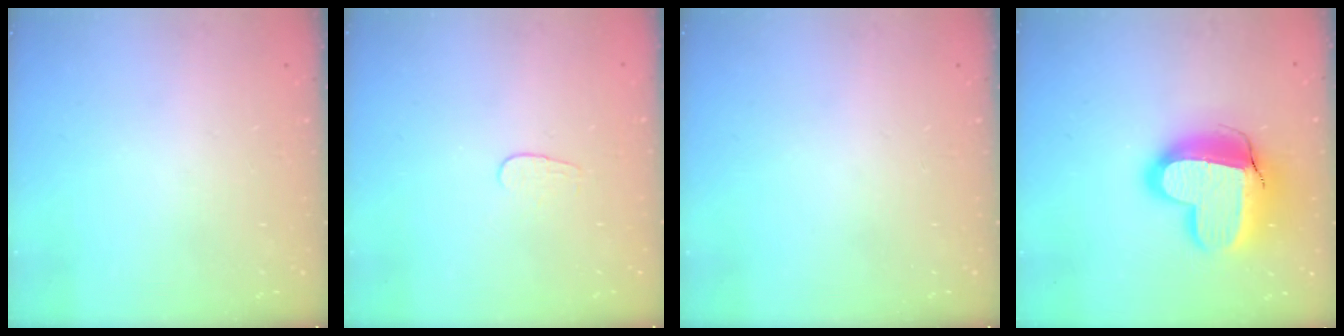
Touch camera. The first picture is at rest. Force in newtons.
{"total": 4.0, "press": 4.0, "slide": 0.3}
{"total": 0.0}
{"total": 18.3, "press": 18.3, "slide": 1.4}